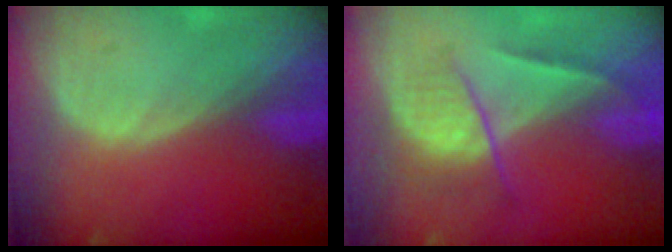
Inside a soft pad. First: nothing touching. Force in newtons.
{"total": 6.7, "press": 5.8, "slide": 3.5}